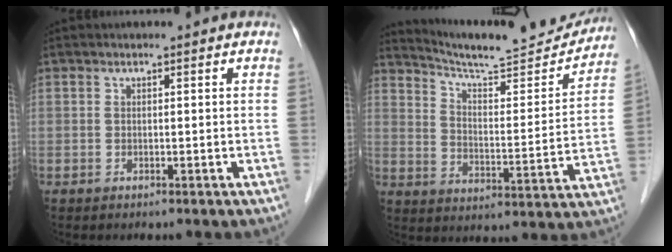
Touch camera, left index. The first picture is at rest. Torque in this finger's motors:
{"motor_torque": [-0.87, -0.90, 0.11, 0.04]}